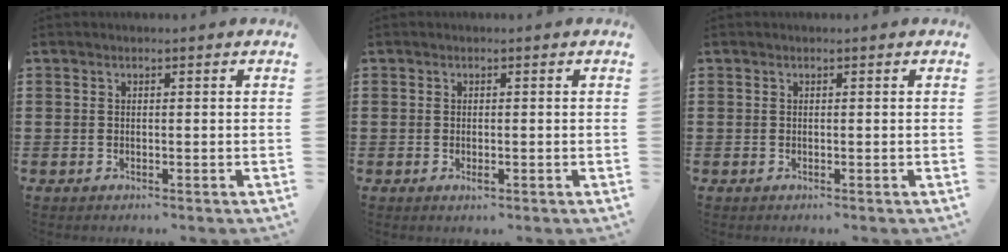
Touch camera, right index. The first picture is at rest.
{"total": 0.8, "force": [-0.3, 0.3, 0.7], "torque": [-0.015, -0.005, -0.004]}
{"total": 0.0}